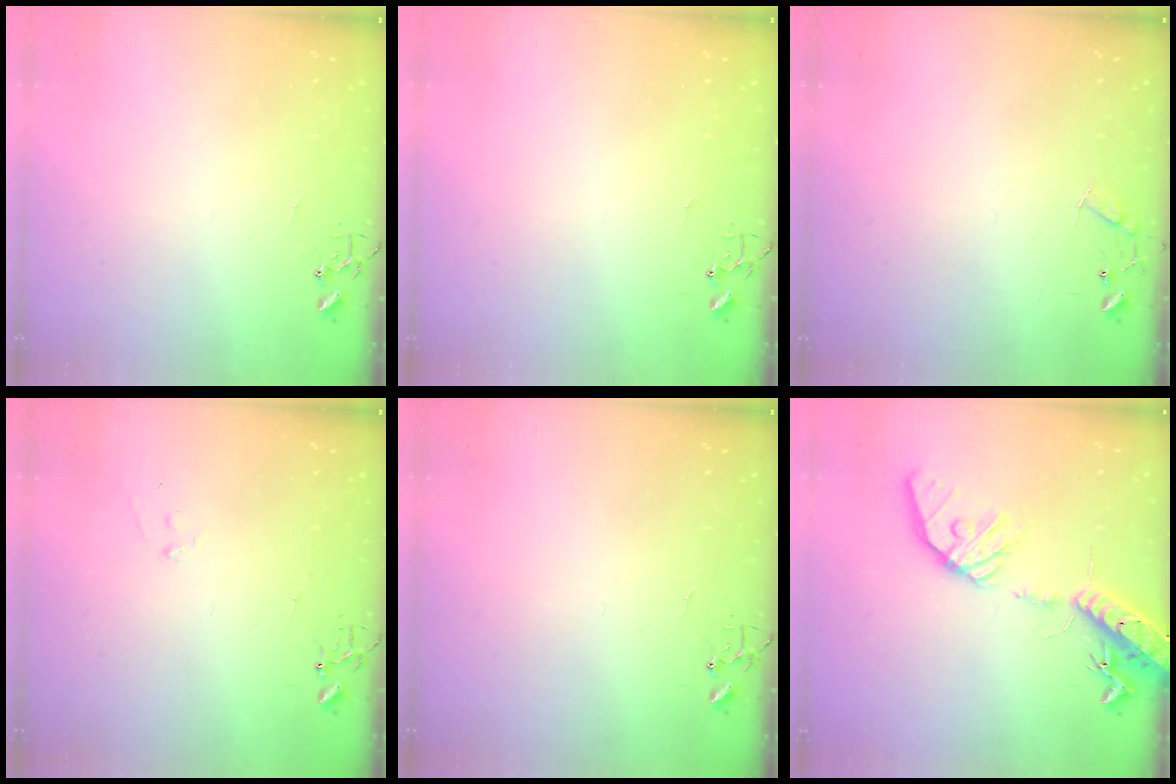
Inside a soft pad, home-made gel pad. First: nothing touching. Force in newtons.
{"total": 0.0}
{"total": 8.1, "press": 8.1, "slide": 0.5}
{"total": 7.1, "press": 7.1, "slide": 0.7}
{"total": 0.0}
{"total": 18.6, "press": 18.2, "slide": 3.5}